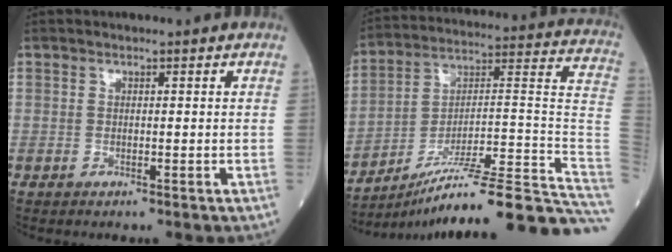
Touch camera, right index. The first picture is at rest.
{"total": 27.8, "force": [-22.3, -0.2, 16.6], "torque": [-0.131, 0.024, -0.331]}